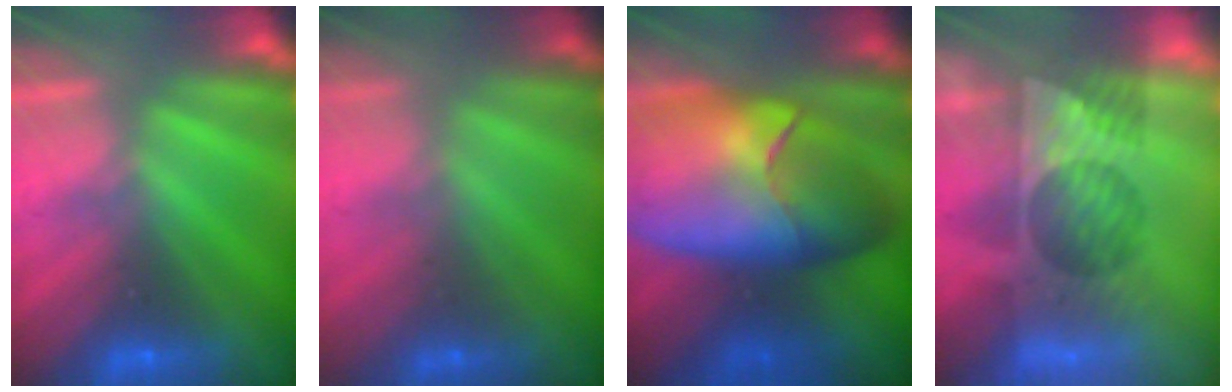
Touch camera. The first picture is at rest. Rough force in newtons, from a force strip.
{"total": 1.8}
{"total": 9.5}
{"total": 11.8}